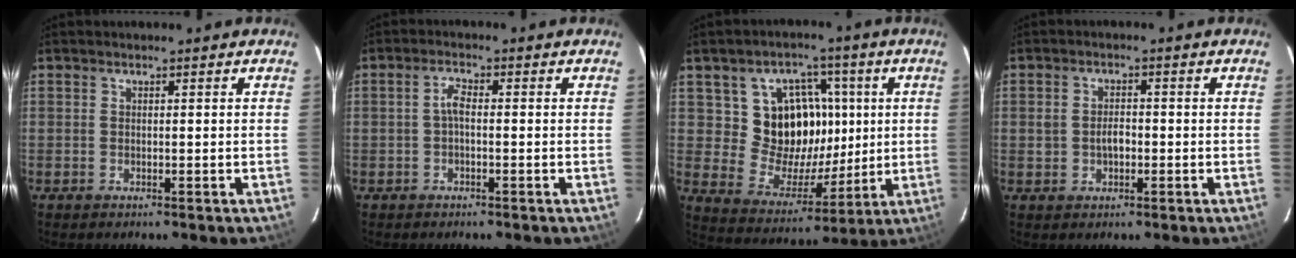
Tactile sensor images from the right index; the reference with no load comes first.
{"total": 2.1, "force": [-0.5, 0.8, 1.8], "torque": [-0.039, 0.008, -0.010]}
{"total": 13.7, "force": [3.1, 11.9, 6.0], "torque": [-0.121, 0.008, 0.067]}
{"total": 3.1, "force": [-0.5, 2.1, 2.3], "torque": [-0.043, 0.006, -0.006]}